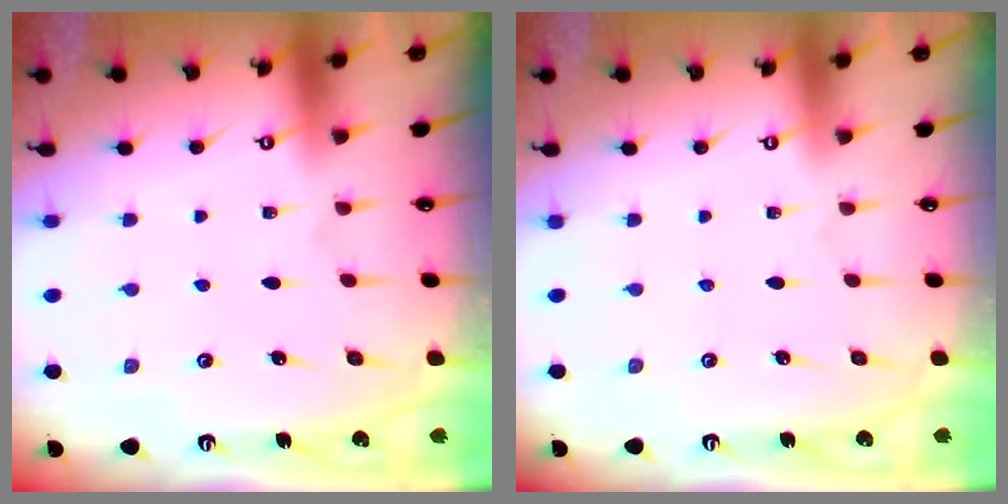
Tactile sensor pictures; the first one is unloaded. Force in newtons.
{"total": 0.0}